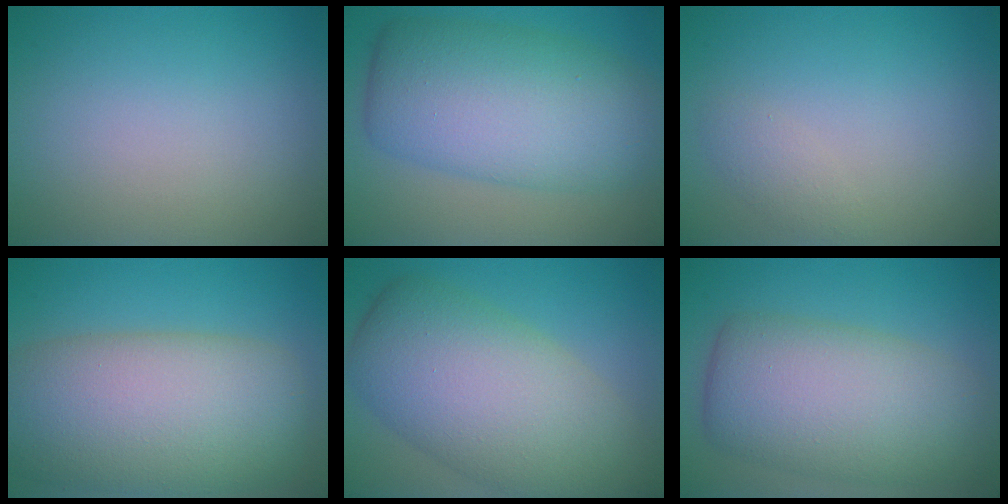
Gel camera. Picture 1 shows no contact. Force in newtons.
{"total": 10.1, "press": 10.1, "slide": 0.3}
{"total": 1.1, "press": 1.1, "slide": 0.1}
{"total": 12.4, "press": 12.4, "slide": 0.7}
{"total": 11.3, "press": 11.3, "slide": 0.8}
{"total": 7.9, "press": 7.9, "slide": 0.4}